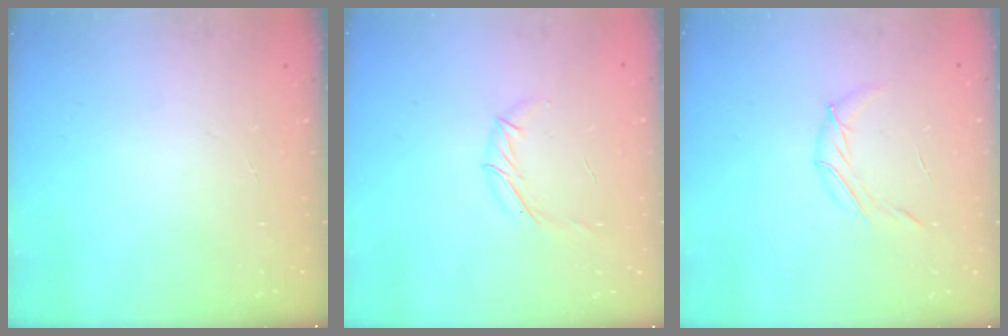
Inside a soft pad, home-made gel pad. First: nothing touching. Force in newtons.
{"total": 4.2, "press": 4.1, "slide": 0.9}
{"total": 6.2, "press": 6.0, "slide": 1.3}